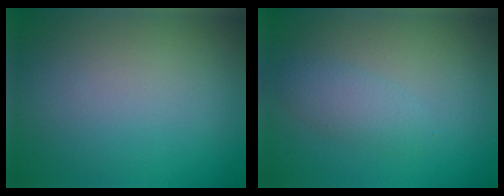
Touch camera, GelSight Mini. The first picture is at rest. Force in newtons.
{"total": 2.0, "press": 2.0, "slide": 0.1}